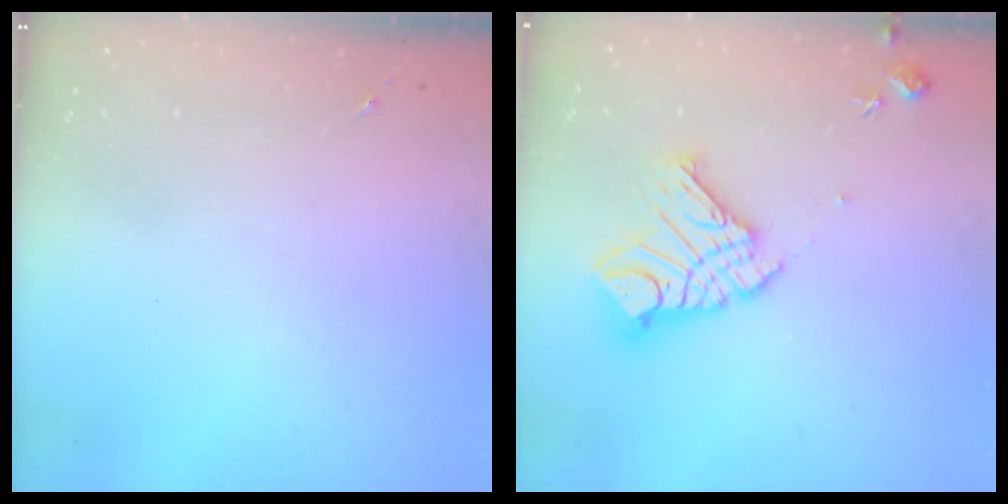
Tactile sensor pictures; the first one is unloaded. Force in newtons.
{"total": 15.2, "press": 15.1, "slide": 1.6}